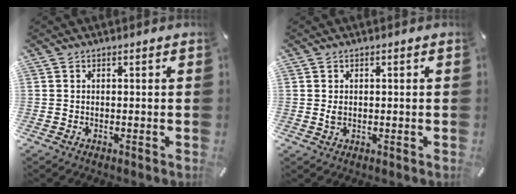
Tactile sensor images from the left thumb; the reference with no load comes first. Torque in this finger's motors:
{"motor_torque": [0.38, 0.49, 0.15, -0.11, 0.01]}